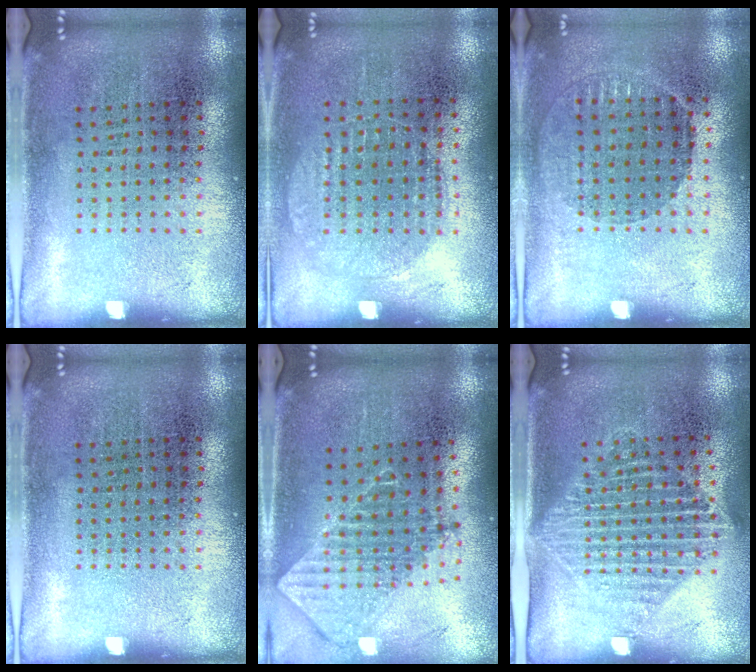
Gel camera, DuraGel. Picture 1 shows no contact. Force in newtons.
{"total": 0.9, "press": 0.9, "slide": 0.3}
{"total": 0.9, "press": 0.8, "slide": 0.3}
{"total": 0.0}
{"total": 2.0, "press": 1.6, "slide": 1.2}
{"total": 1.5, "press": 1.3, "slide": 0.8}